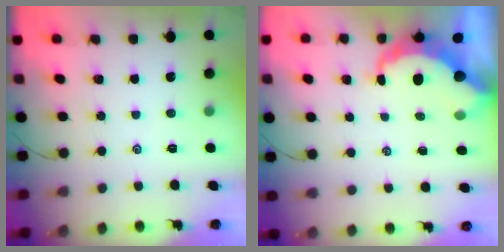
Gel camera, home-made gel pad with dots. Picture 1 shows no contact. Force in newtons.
{"total": 8.5, "press": 8.4, "slide": 0.6}